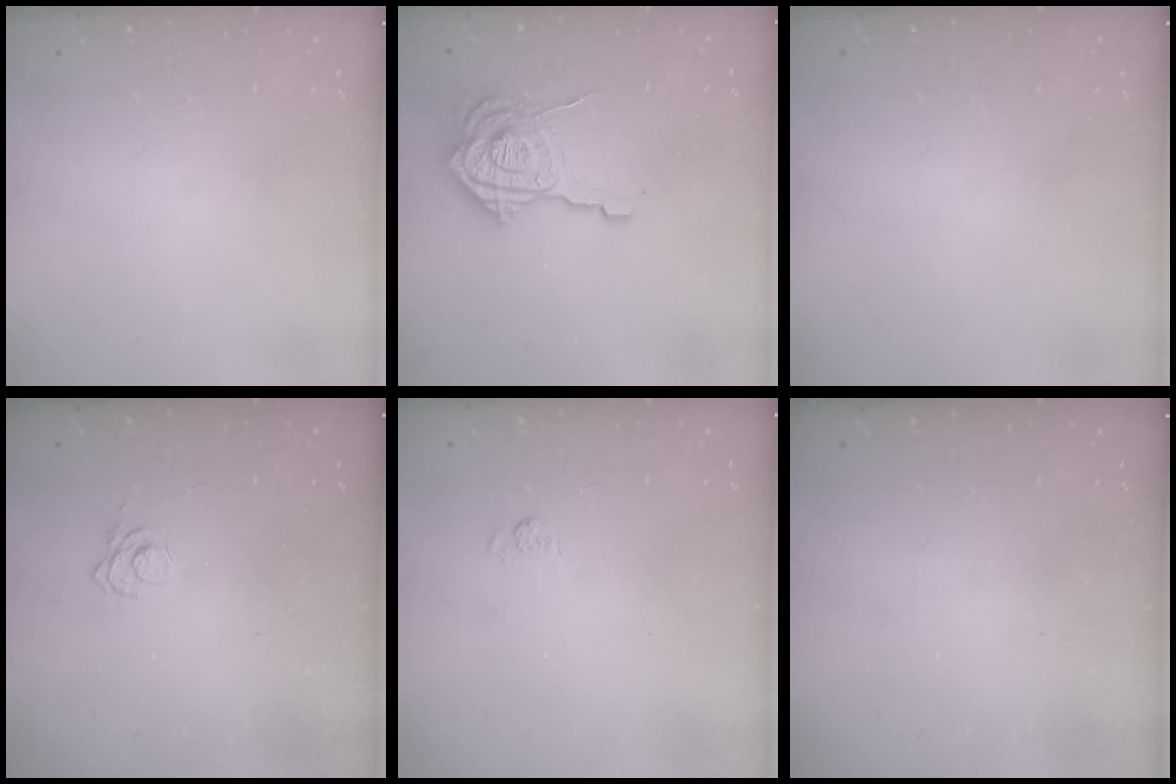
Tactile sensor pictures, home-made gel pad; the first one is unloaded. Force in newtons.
{"total": 18.6, "press": 18.5, "slide": 1.8}
{"total": 0.0}
{"total": 2.6, "press": 2.3, "slide": 1.1}
{"total": 2.5, "press": 2.1, "slide": 1.4}
{"total": 2.4, "press": 2.3, "slide": 0.8}